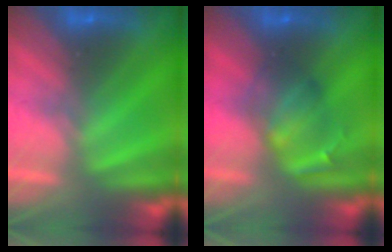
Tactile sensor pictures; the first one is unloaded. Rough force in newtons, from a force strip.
{"total": 2.4}